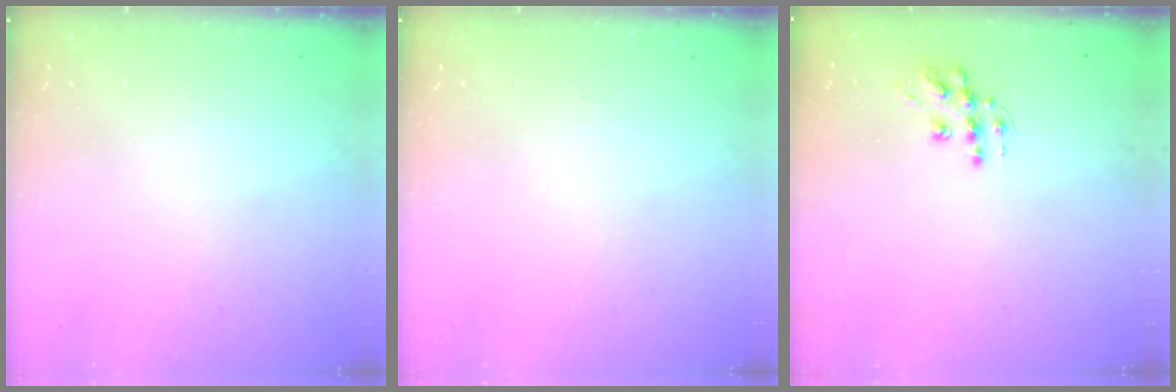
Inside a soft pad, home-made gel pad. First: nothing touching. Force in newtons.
{"total": 0.0}
{"total": 9.8, "press": 9.8, "slide": 0.6}